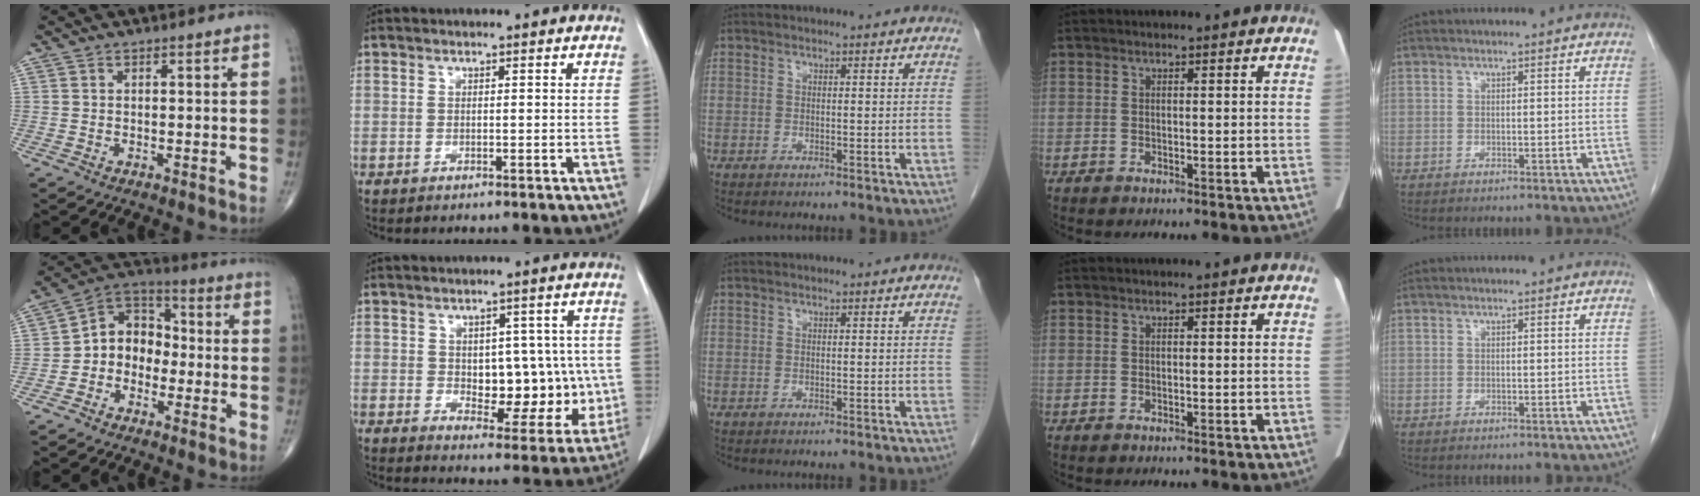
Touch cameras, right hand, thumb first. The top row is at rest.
{"thumb": {"total": 9.7, "force": [-2.0, 7.9, 5.3], "torque": [-0.049, 0.046, -0.055]}, "index": {"total": 12.0, "force": [0.0, 6.7, 9.9], "torque": [-0.112, 0.014, 0.022]}}